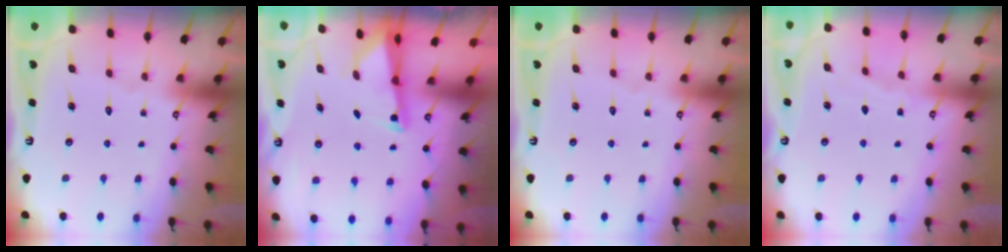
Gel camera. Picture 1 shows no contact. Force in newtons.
{"total": 1.8, "press": 1.7, "slide": 0.4}
{"total": 0.0}
{"total": 2.9, "press": 2.9, "slide": 0.1}